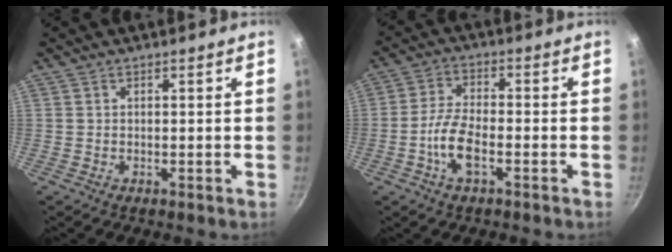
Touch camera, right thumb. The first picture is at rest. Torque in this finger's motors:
{"motor_torque": [-0.08, 0.34, 0.68, -0.33, 0.05]}